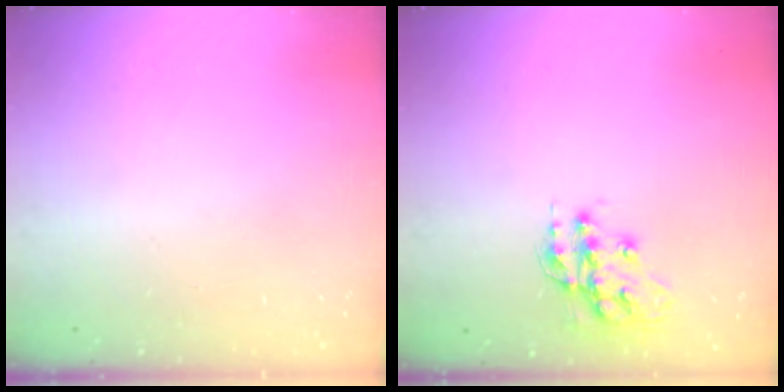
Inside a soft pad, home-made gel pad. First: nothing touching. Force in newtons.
{"total": 13.5, "press": 13.5, "slide": 0.8}